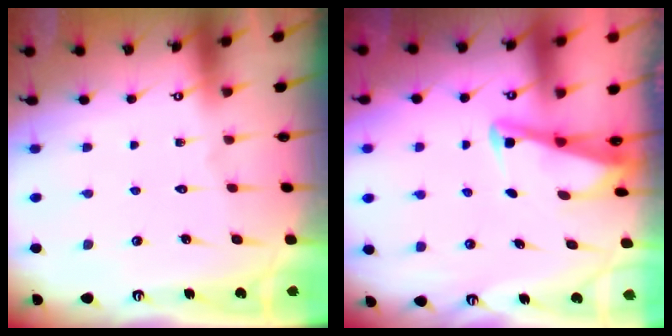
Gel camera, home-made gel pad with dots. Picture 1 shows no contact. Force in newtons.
{"total": 2.9, "press": 2.8, "slide": 0.3}